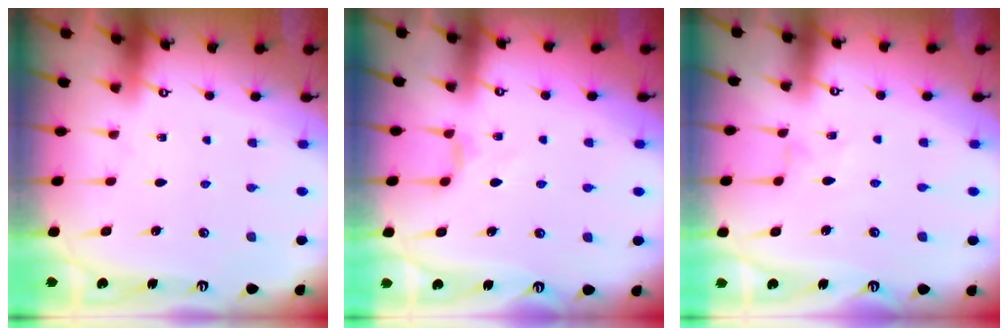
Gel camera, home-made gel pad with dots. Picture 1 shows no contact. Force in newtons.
{"total": 3.0, "press": 3.0, "slide": 0.5}
{"total": 0.0}